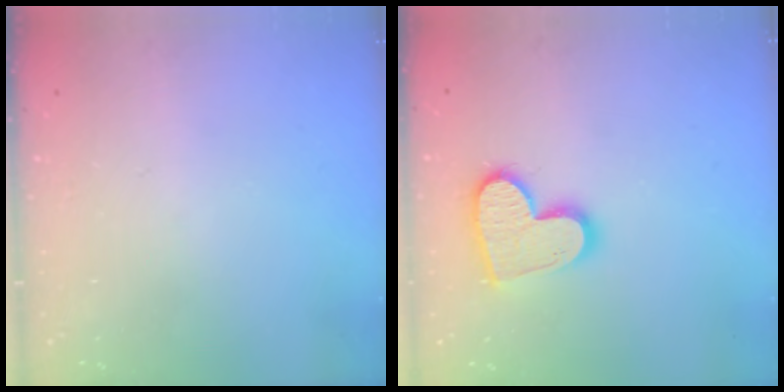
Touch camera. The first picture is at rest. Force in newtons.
{"total": 15.2, "press": 15.1, "slide": 1.2}